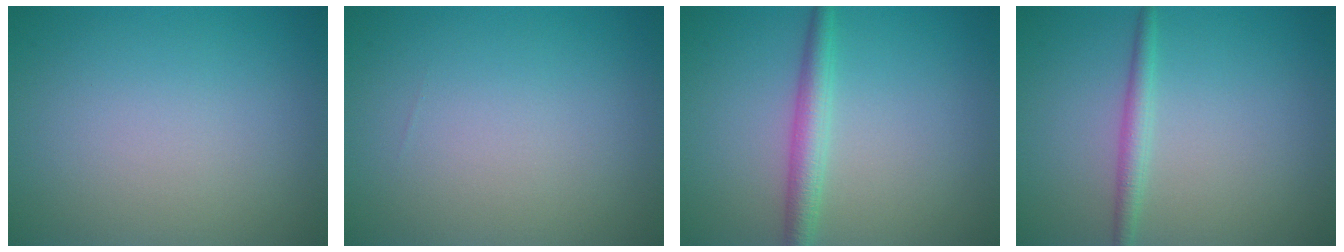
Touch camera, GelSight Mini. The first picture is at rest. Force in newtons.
{"total": 0.0}
{"total": 2.7, "press": 2.7, "slide": 0.1}
{"total": 1.7, "press": 1.7, "slide": 0.1}